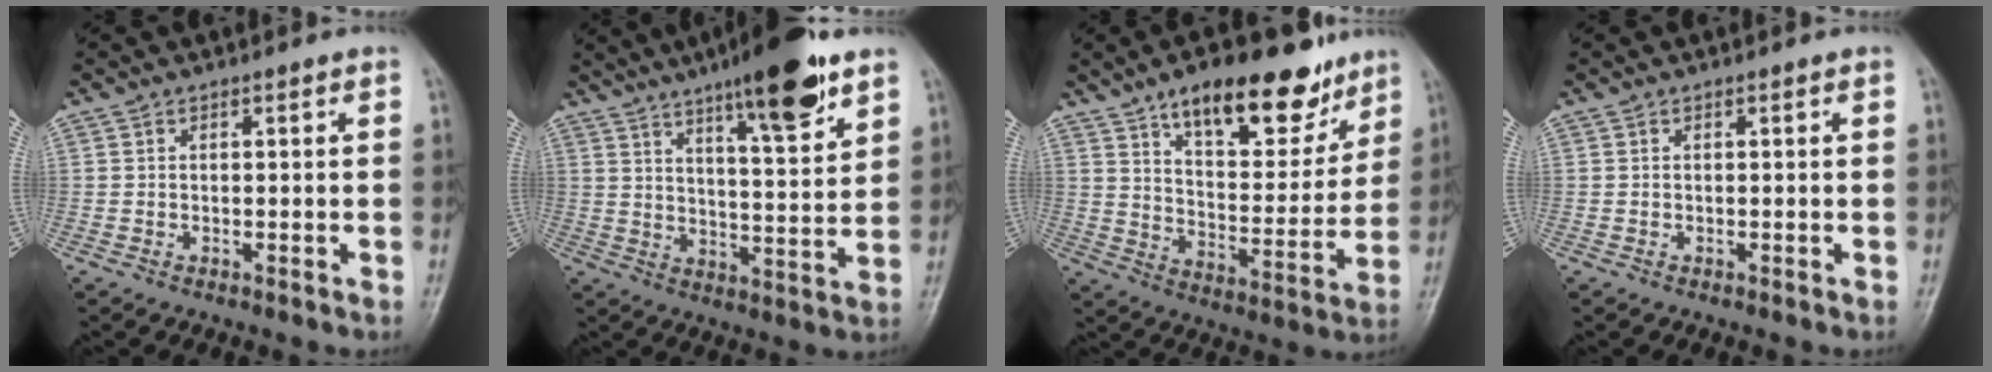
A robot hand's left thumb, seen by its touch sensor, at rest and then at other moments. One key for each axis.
{"total": 14.1, "fx": 8.8, "fy": 3.4, "fz": 10.6, "tx": -0.137, "ty": -0.043, "tz": 0.132}
{"total": 19.8, "fx": 12.9, "fy": 8.3, "fz": 12.6, "tx": -0.134, "ty": -0.062, "tz": 0.204}
{"total": 0.0}